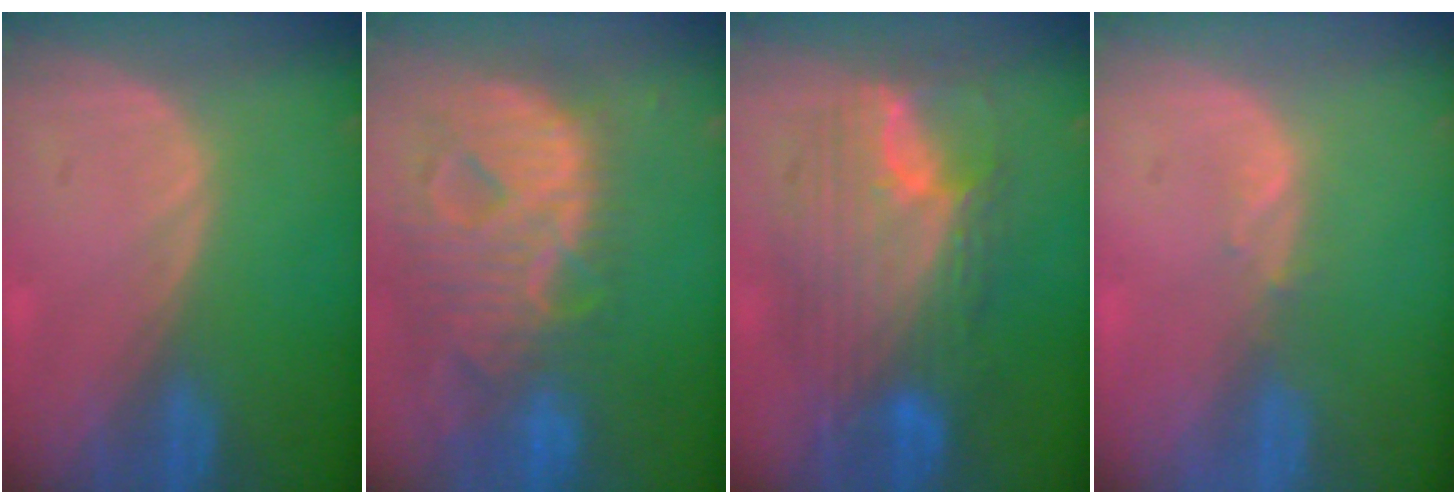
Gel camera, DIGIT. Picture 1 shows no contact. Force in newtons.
{"total": 13.1, "press": 11.1, "slide": 6.9}
{"total": 11.4, "press": 11.3, "slide": 0.9}
{"total": 1.1, "press": 1.0, "slide": 0.4}